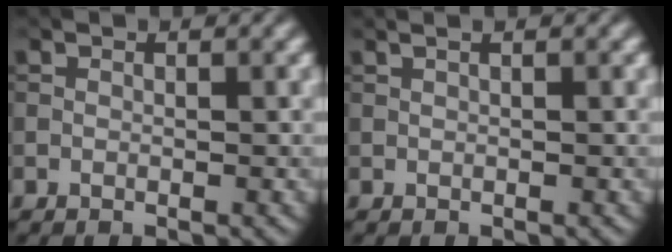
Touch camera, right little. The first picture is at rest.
{"total": 2.3, "force": [1.2, 1.1, 1.7], "torque": [-0.014, 0.014, -0.005]}